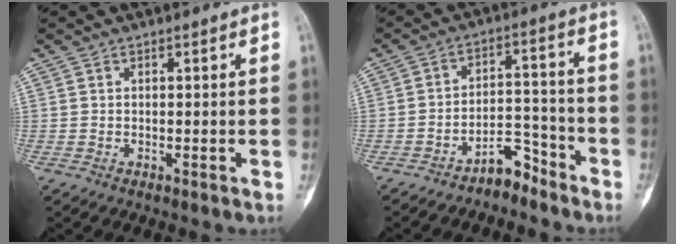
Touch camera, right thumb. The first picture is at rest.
{"total": 6.0, "force": [-5.1, 2.5, 1.9], "torque": [-0.011, 0.072, -0.089]}